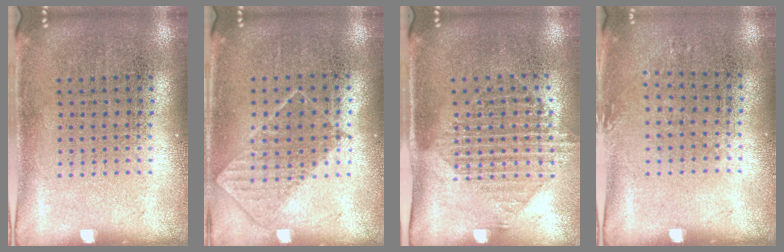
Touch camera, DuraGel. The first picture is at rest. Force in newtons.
{"total": 0.8, "press": 0.7, "slide": 0.3}
{"total": 1.5, "press": 1.3, "slide": 0.9}
{"total": 0.7, "press": 0.6, "slide": 0.3}